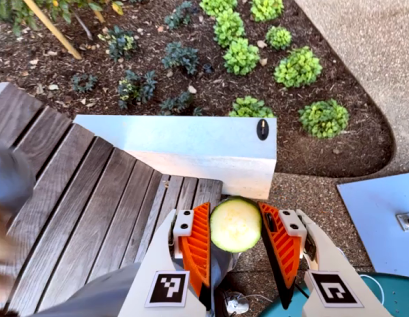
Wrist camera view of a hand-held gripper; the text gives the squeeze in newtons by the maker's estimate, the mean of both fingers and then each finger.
{"total": 8.7, "left": 8.9, "right": 8.4}